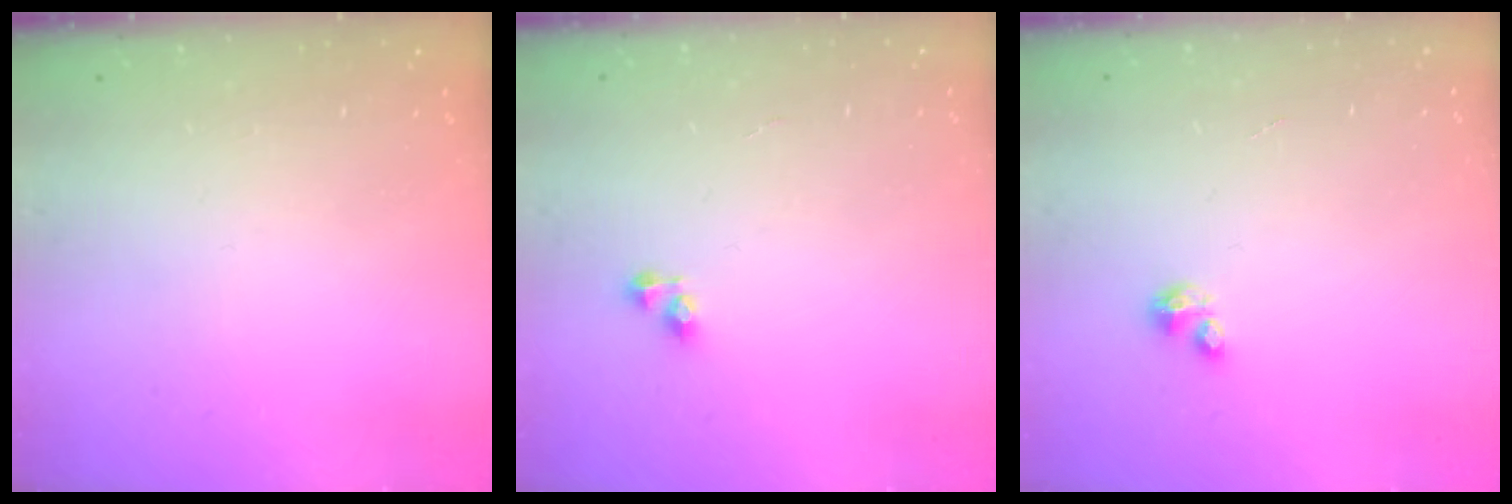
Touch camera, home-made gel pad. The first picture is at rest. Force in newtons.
{"total": 3.1, "press": 3.1, "slide": 0.4}
{"total": 1.7, "press": 1.7, "slide": 0.4}